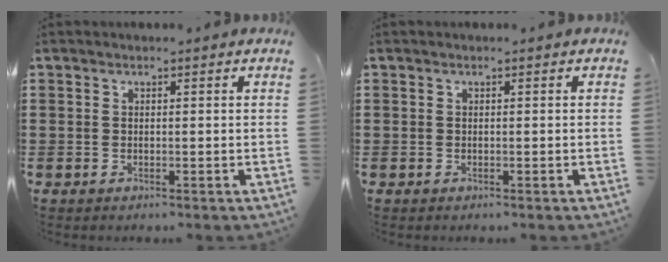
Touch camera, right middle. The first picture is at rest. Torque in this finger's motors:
{"motor_torque": [0.98, -0.18, 0.00, -0.01]}